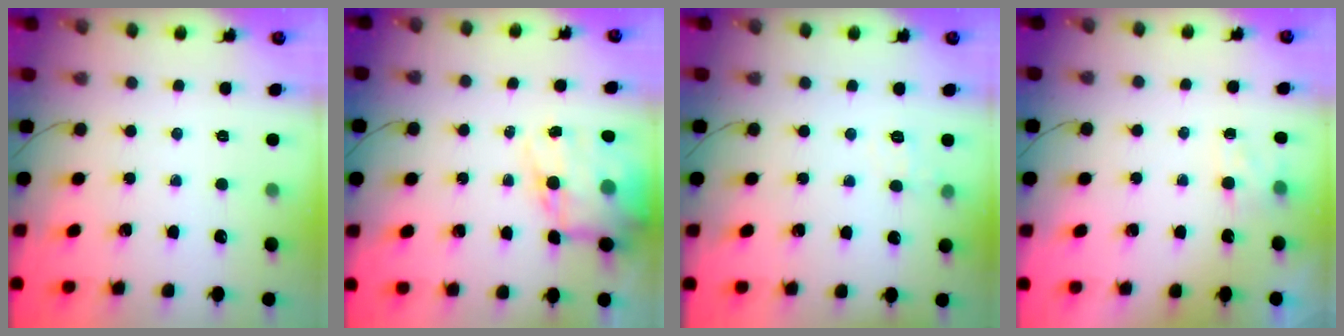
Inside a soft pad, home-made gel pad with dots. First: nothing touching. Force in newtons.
{"total": 15.6, "press": 15.1, "slide": 3.8}
{"total": 6.0, "press": 5.9, "slide": 1.3}
{"total": 4.5, "press": 4.3, "slide": 1.2}